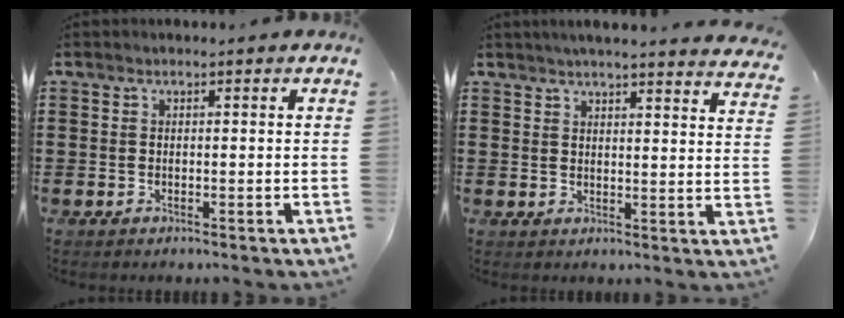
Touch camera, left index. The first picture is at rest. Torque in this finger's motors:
{"motor_torque": [2.14, 0.00, -0.38, -0.21]}